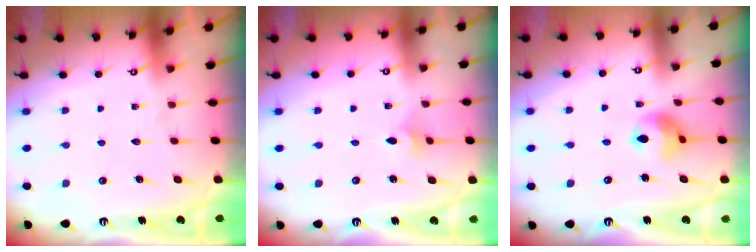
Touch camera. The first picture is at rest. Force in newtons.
{"total": 2.7, "press": 2.6, "slide": 0.5}
{"total": 9.3, "press": 9.2, "slide": 1.1}